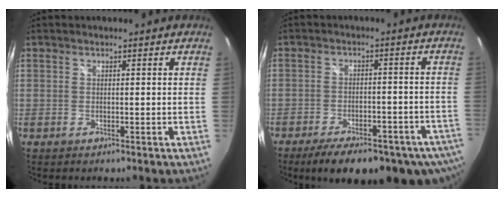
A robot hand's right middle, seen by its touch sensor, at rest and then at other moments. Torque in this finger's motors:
{"motor_torque": [1.12, -1.02, 0.31, 0.05]}